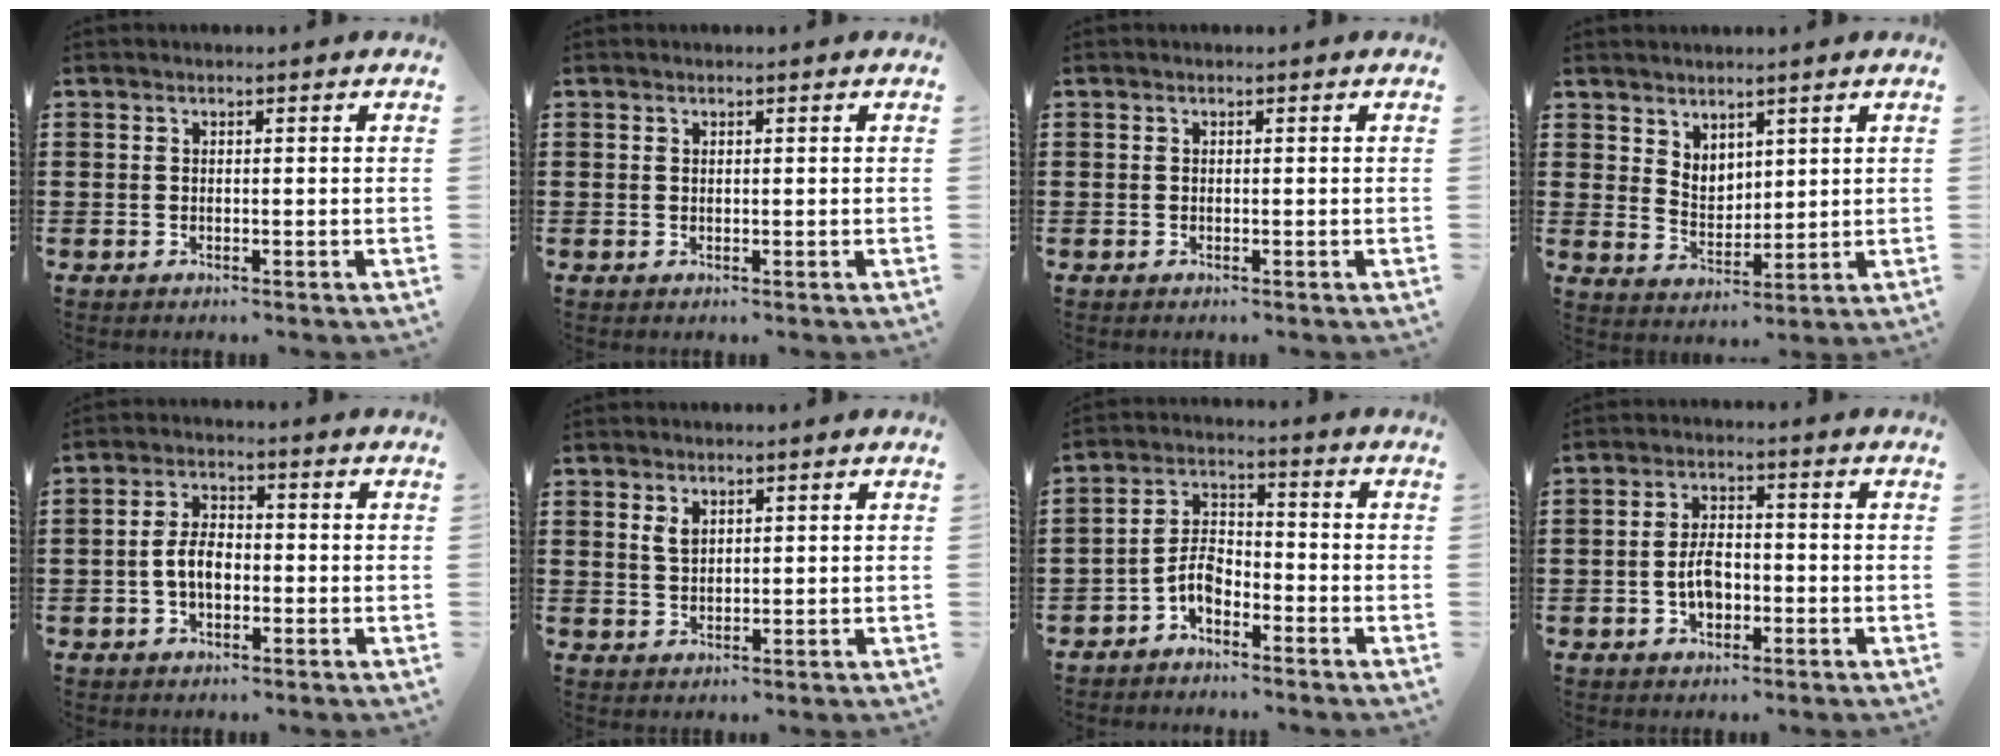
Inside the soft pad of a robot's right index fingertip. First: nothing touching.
{"total": 0.0}
{"total": 0.0}
{"total": 3.7, "force": [3.1, 2.0, 0.6], "torque": [-0.023, -0.003, 0.058]}
{"total": 4.8, "force": [-1.1, 2.5, 3.9], "torque": [-0.091, 0.002, -0.028]}
{"total": 2.0, "force": [1.1, 1.0, 1.2], "torque": [-0.027, 0.003, 0.021]}
{"total": 4.6, "force": [-2.9, 2.2, 2.9], "torque": [-0.074, 0.003, -0.060]}
{"total": 4.4, "force": [-1.2, 2.3, 3.6], "torque": [-0.072, 0.003, -0.022]}